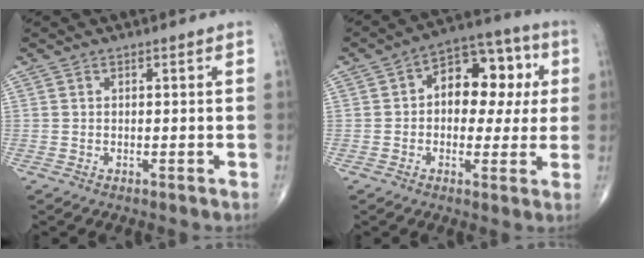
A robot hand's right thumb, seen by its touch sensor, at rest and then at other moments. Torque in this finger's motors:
{"motor_torque": [-0.09, 0.88, 0.31, 0.19, 0.07]}